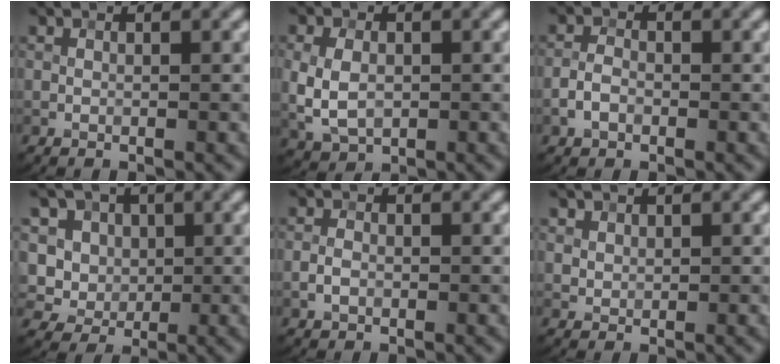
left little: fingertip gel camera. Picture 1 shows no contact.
{"total": 4.6, "force": [-0.3, 3.4, 3.1], "torque": [-0.078, -0.004, 0.001]}
{"total": 2.1, "force": [-0.8, 1.5, 1.2], "torque": [-0.022, 0.004, -0.021]}
{"total": 7.0, "force": [2.1, 6.0, 3.0], "torque": [-0.056, 0.010, 0.023]}
{"total": 1.4, "force": [-0.4, 1.1, 0.8], "torque": [-0.016, 0.003, -0.011]}
{"total": 1.7, "force": [1.1, 1.2, 0.5], "torque": [-0.015, -0.009, 0.032]}